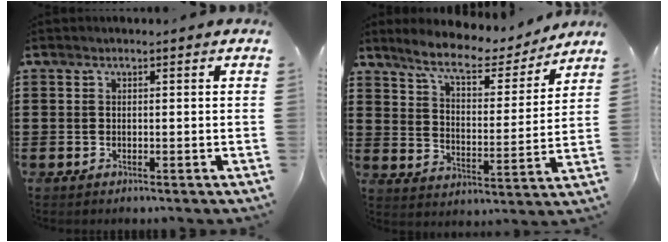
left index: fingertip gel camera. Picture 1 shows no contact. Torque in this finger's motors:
{"motor_torque": [0.62, -1.01, 0.45, 0.14]}